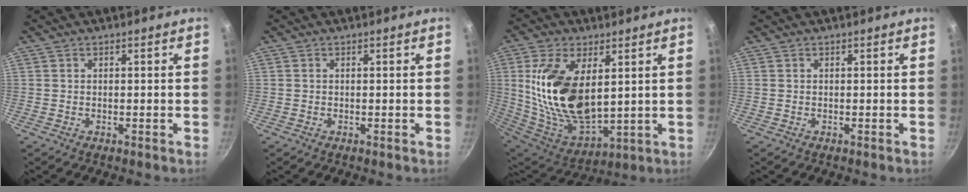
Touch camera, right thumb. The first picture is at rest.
{"total": 0.0}
{"total": 19.5, "force": [4.4, 10.6, 15.8], "torque": [-0.293, -0.034, 0.098]}
{"total": 0.0}